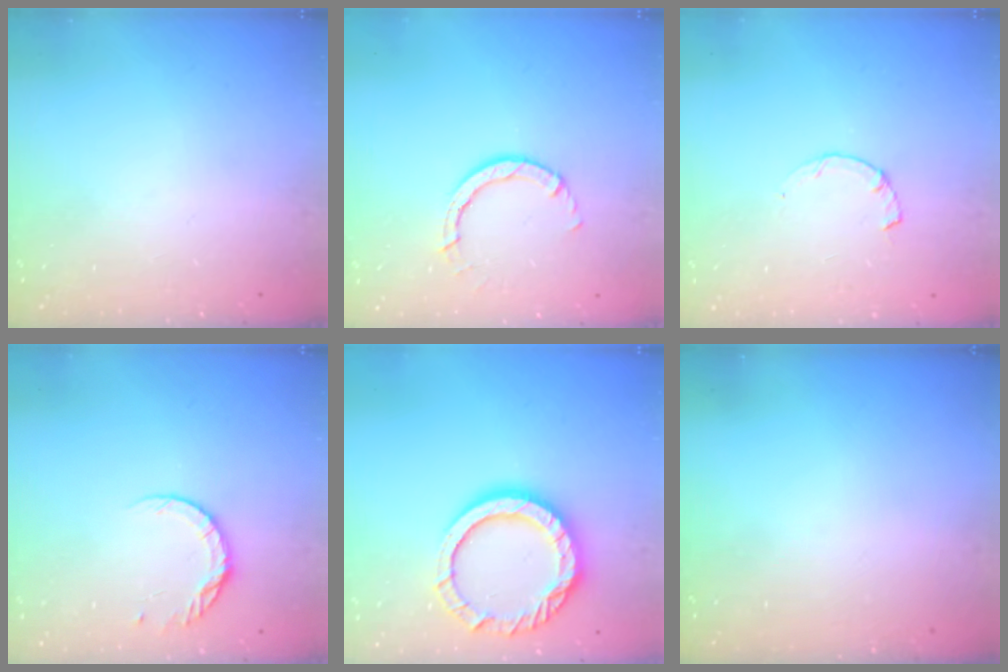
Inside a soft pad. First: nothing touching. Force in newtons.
{"total": 3.7, "press": 3.7, "slide": 0.4}
{"total": 1.0, "press": 0.9, "slide": 0.2}
{"total": 7.9, "press": 7.8, "slide": 0.9}
{"total": 13.9, "press": 13.9, "slide": 1.0}
{"total": 0.0}